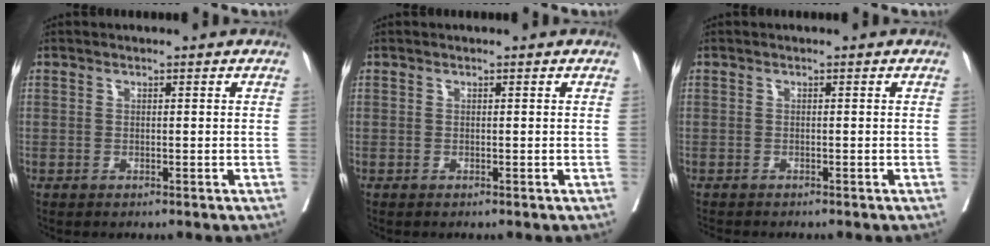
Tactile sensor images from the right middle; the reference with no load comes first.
{"total": 0.0}
{"total": 2.3, "force": [-2.2, 0.3, 0.7], "torque": [-0.020, -0.008, -0.033]}